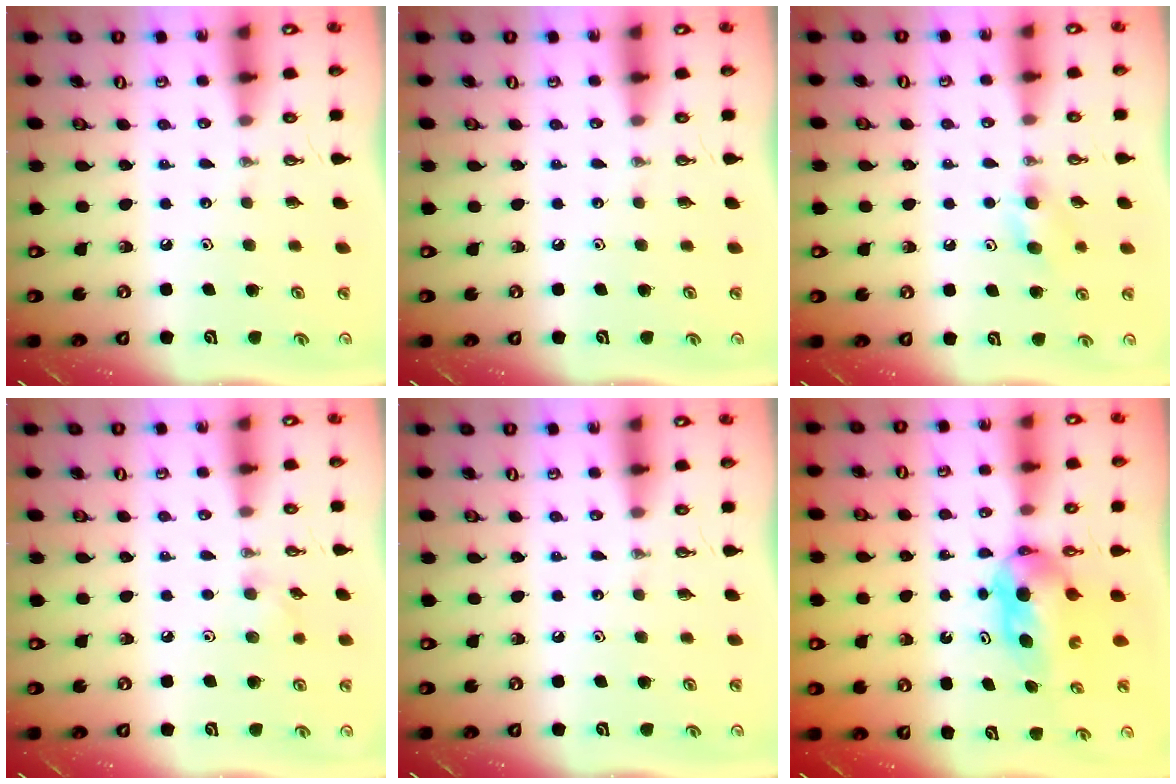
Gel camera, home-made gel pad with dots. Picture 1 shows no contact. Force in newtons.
{"total": 0.0}
{"total": 7.2, "press": 7.2, "slide": 1.1}
{"total": 4.7, "press": 4.6, "slide": 0.9}
{"total": 0.0}
{"total": 8.6, "press": 4.4, "slide": 7.4}